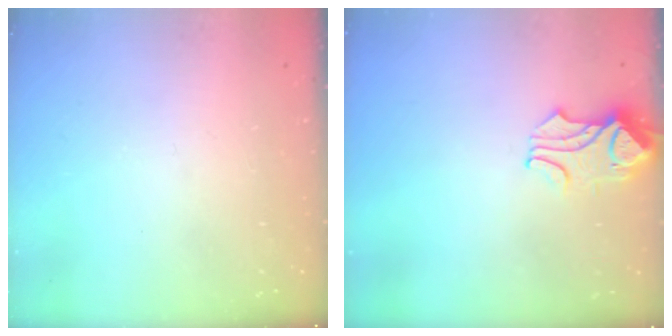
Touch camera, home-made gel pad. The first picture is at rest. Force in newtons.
{"total": 1.5, "press": 1.5, "slide": 0.5}